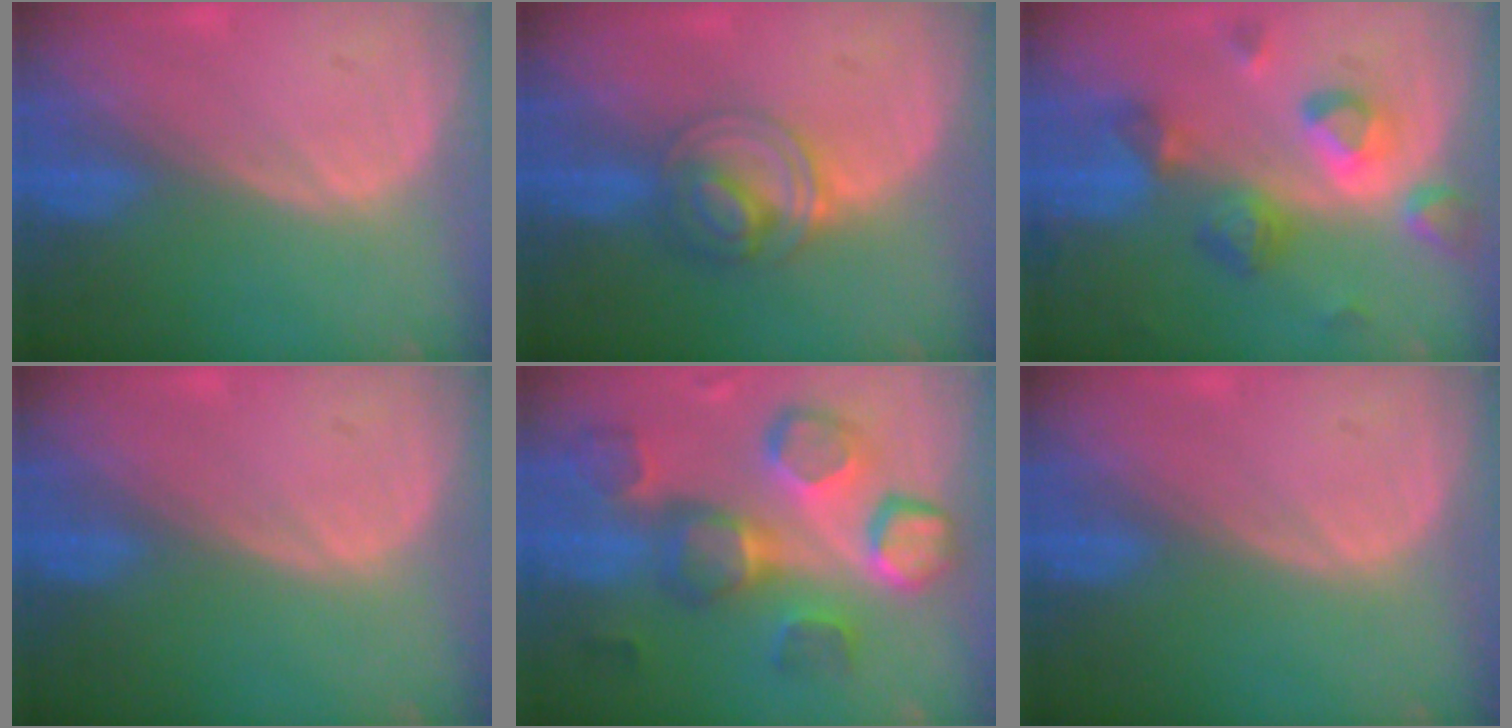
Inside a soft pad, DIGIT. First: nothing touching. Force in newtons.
{"total": 6.2, "press": 5.3, "slide": 3.1}
{"total": 8.4, "press": 7.8, "slide": 3.1}
{"total": 0.0}
{"total": 11.0, "press": 10.6, "slide": 2.7}
{"total": 0.0}